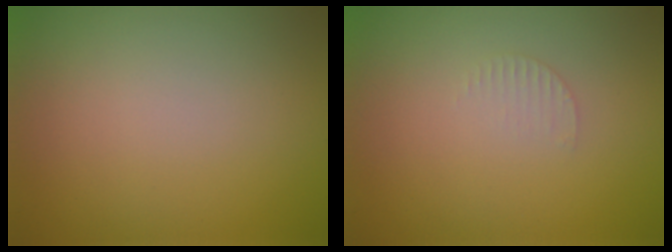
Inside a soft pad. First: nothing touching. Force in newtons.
{"total": 0.8, "press": 0.8, "slide": 0.2}